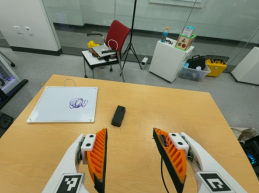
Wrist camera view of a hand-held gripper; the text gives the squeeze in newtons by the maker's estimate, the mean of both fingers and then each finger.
{"total": 0.0}